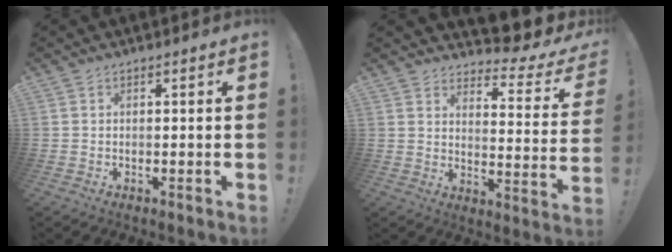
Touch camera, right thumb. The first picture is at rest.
{"total": 6.5, "force": [5.9, 1.0, 2.4], "torque": [-0.020, -0.077, 0.097]}